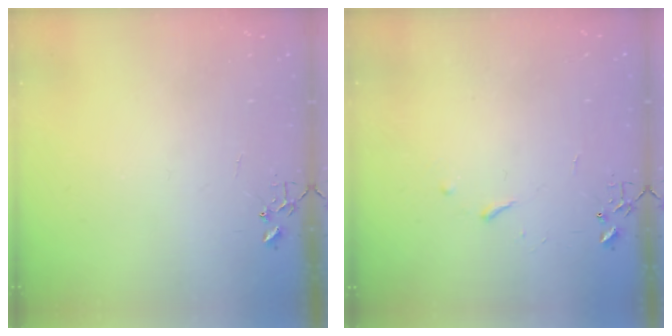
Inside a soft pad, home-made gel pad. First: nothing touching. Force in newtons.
{"total": 3.4, "press": 3.3, "slide": 0.6}